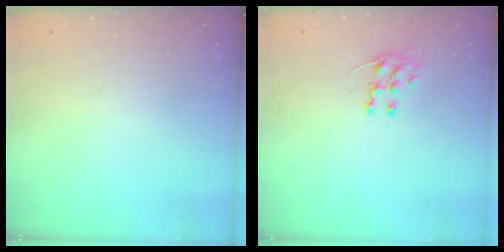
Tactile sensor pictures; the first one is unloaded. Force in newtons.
{"total": 7.3, "press": 7.3, "slide": 0.5}